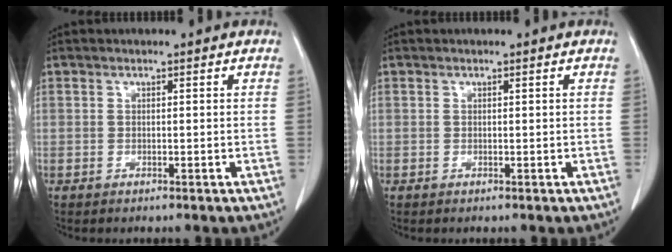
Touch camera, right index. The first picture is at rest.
{"total": 0.0}